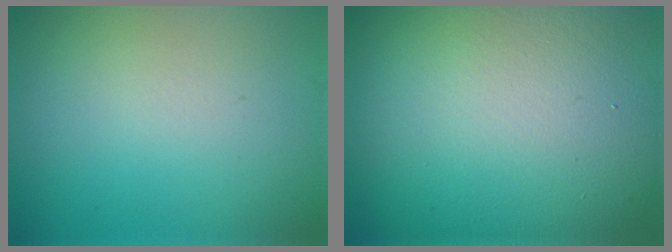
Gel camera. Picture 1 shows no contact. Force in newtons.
{"total": 18.7, "press": 18.7, "slide": 0.8}